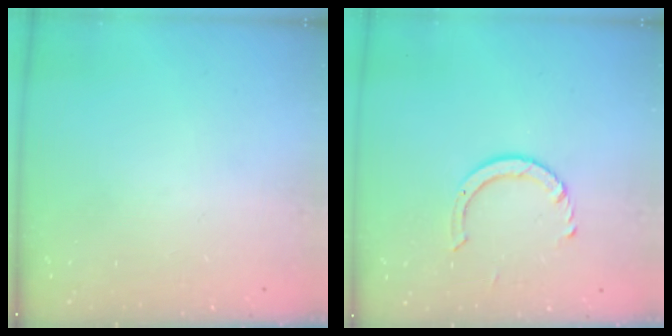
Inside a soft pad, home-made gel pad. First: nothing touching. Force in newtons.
{"total": 4.2, "press": 4.2, "slide": 0.3}